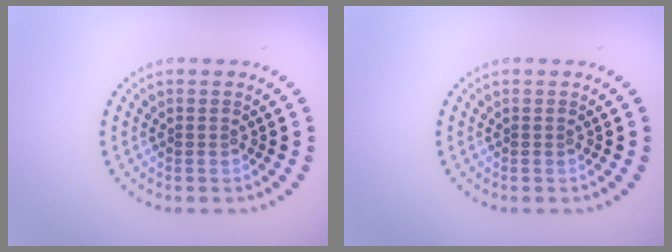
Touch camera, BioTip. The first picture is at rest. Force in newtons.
{"total": 0.0}